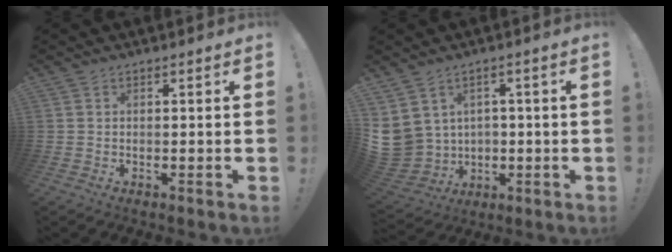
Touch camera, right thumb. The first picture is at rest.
{"total": 8.6, "force": [1.3, 8.0, 2.9], "torque": [-0.087, -0.011, 0.036]}